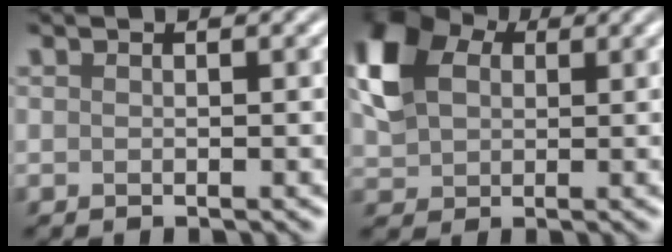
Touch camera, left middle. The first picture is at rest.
{"total": 7.0, "force": [2.1, 5.1, 4.3], "torque": [-0.118, 0.016, 0.037]}